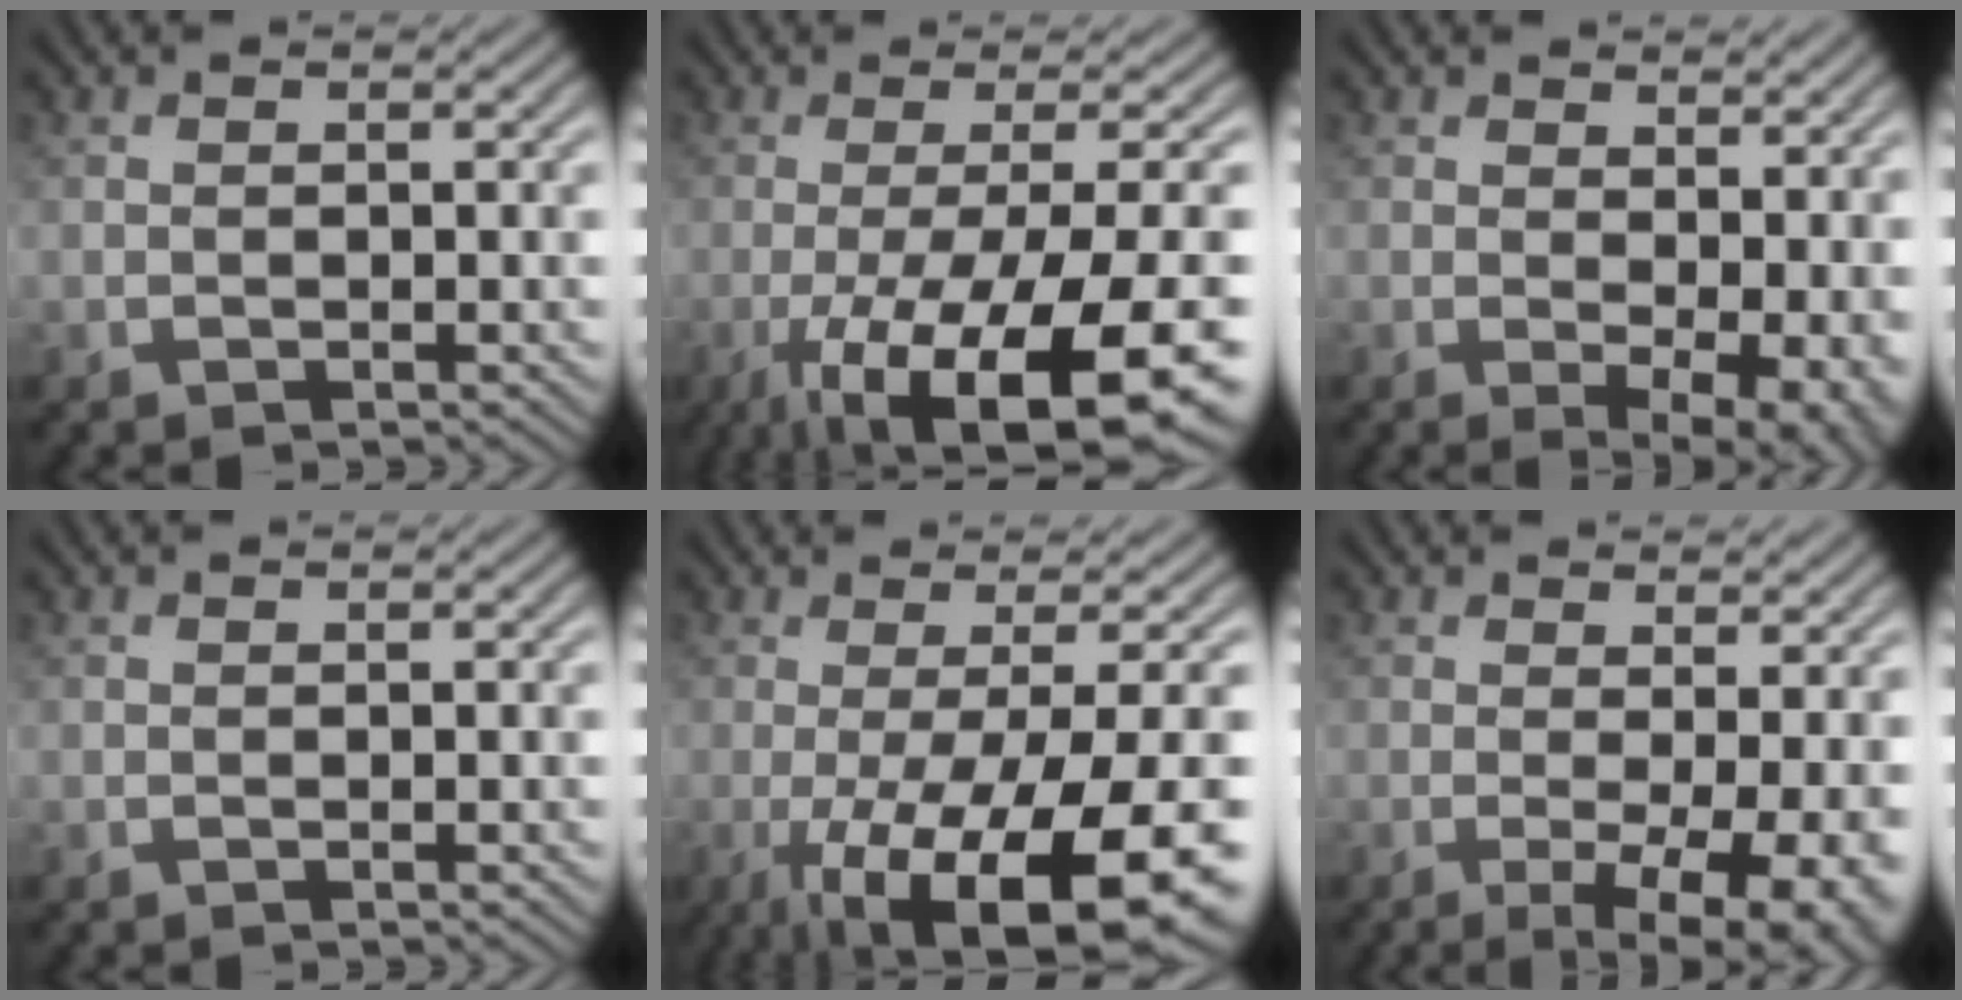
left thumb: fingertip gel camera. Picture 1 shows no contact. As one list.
[{"total": 16.5, "force": [-6.6, 4.3, 14.5], "torque": [-0.196, -0.009, -0.095]}, {"total": 6.8, "force": [1.1, 3.3, 5.9], "torque": [-0.076, -0.010, 0.023]}, {"total": 0.0}, {"total": 15.1, "force": [-5.1, 3.7, 13.8], "torque": [-0.182, -0.009, -0.070]}, {"total": 8.0, "force": [-1.0, 2.3, 7.5], "torque": [-0.112, -0.009, -0.009]}]